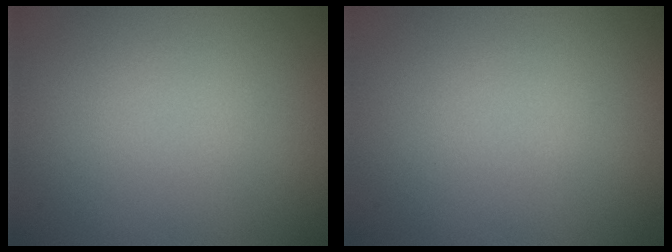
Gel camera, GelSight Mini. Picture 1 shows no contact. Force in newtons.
{"total": 0.0}